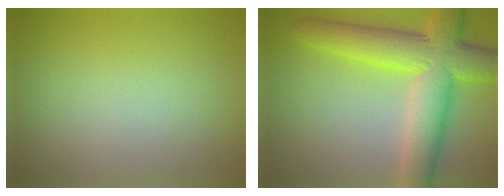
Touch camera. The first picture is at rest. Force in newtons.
{"total": 9.5, "press": 9.4, "slide": 0.5}